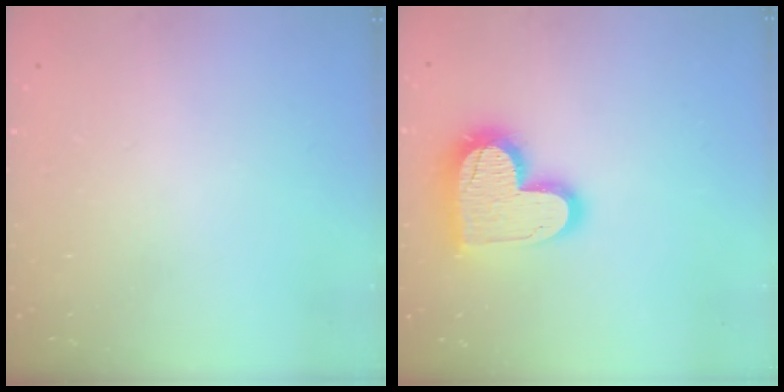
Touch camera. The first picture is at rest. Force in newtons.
{"total": 16.9, "press": 16.9, "slide": 1.3}